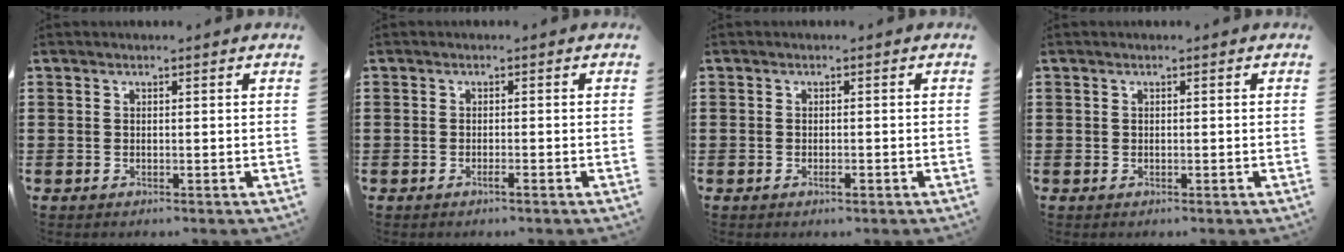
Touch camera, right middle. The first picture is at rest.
{"total": 1.0, "force": [-0.6, 0.1, 0.7], "torque": [-0.014, -0.004, -0.011]}
{"total": 0.9, "force": [-0.6, 0.3, 0.7], "torque": [-0.015, -0.006, -0.009]}
{"total": 0.0}